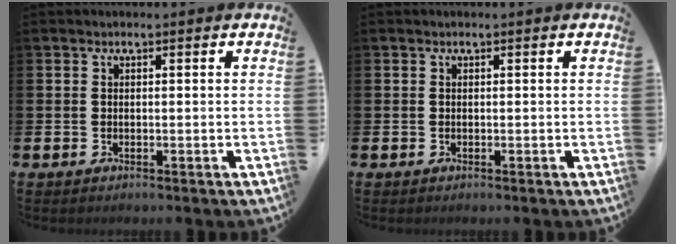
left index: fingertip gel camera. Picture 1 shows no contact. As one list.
[{"total": 0.0}]